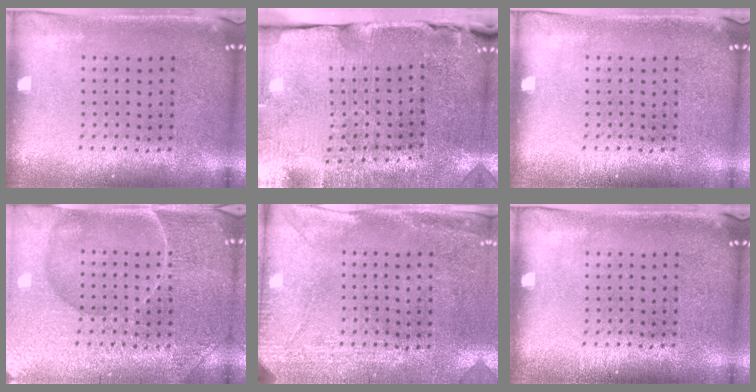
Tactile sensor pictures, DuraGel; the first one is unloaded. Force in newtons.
{"total": 3.7, "press": 3.6, "slide": 1.1}
{"total": 0.0}
{"total": 4.4, "press": 4.3, "slide": 0.8}
{"total": 2.9, "press": 2.3, "slide": 1.8}
{"total": 0.0}